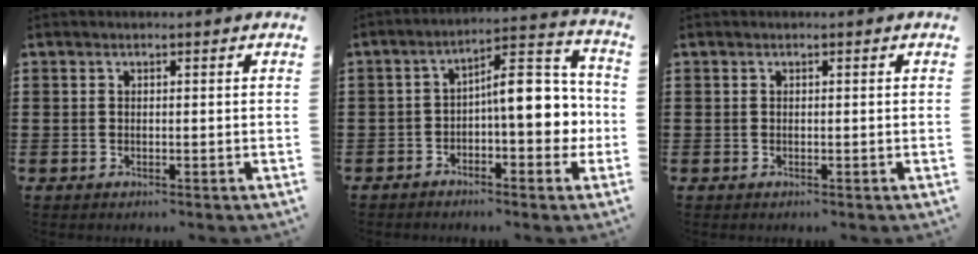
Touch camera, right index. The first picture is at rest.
{"total": 9.2, "force": [-0.2, 3.7, 8.4], "torque": [-0.110, -0.010, -0.014]}
{"total": 0.0}